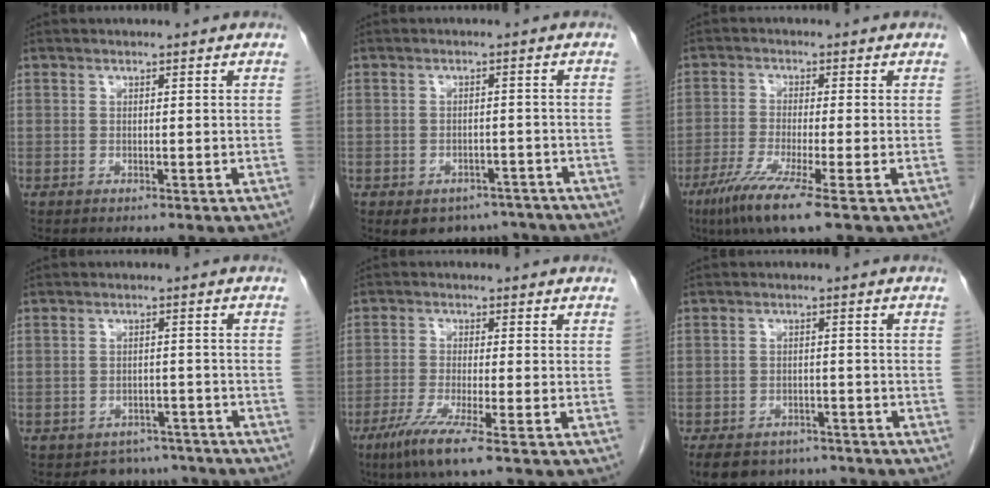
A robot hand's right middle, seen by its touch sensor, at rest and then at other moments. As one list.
[{"total": 7.1, "force": [-5.4, 4.3, 1.5], "torque": [-0.004, 0.013, -0.067]}, {"total": 7.9, "force": [-4.6, -0.5, 6.3], "torque": [-0.117, -0.025, -0.086]}, {"total": 5.8, "force": [-4.9, 3.0, -0.3], "torque": [0.018, 0.015, -0.063]}, {"total": 6.4, "force": [-3.9, -0.5, 5.1], "torque": [-0.099, -0.021, -0.075]}, {"total": 12.6, "force": [-9.5, 7.0, 4.4], "torque": [-0.097, -0.007, -0.121]}]